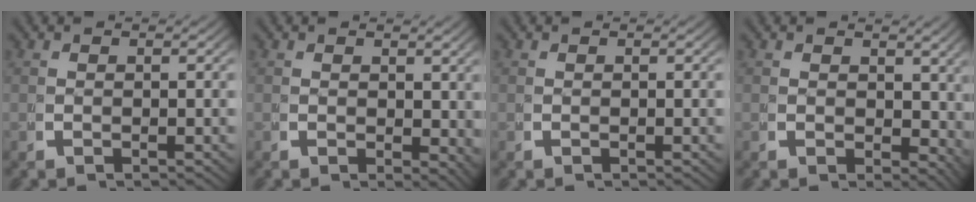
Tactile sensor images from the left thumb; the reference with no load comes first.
{"total": 2.3, "force": [0.9, 1.5, 1.5], "torque": [-0.012, -0.012, 0.020]}
{"total": 0.0}
{"total": 3.3, "force": [1.7, 2.2, 1.8], "torque": [-0.016, -0.013, 0.033]}